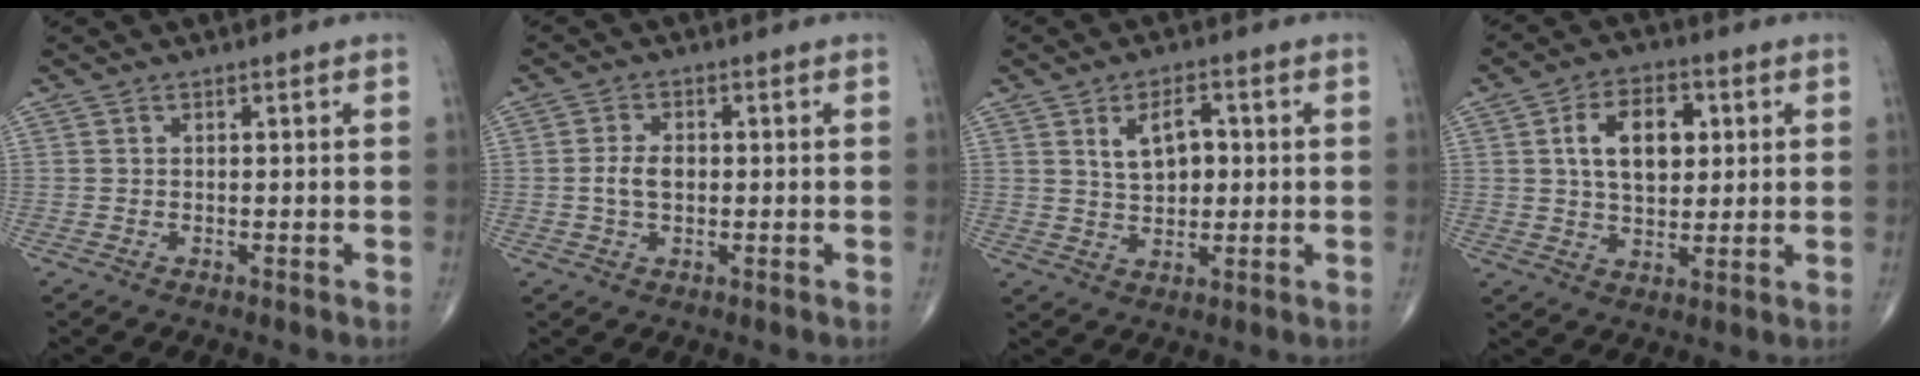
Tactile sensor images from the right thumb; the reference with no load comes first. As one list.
[{"total": 4.0, "force": [-0.2, 2.5, 3.1], "torque": [-0.062, 0.007, -0.005]}, {"total": 6.9, "force": [1.5, 4.0, 5.4], "torque": [-0.075, 0.001, 0.028]}, {"total": 11.0, "force": [2.5, 6.8, 8.3], "torque": [-0.114, 0.001, 0.042]}]